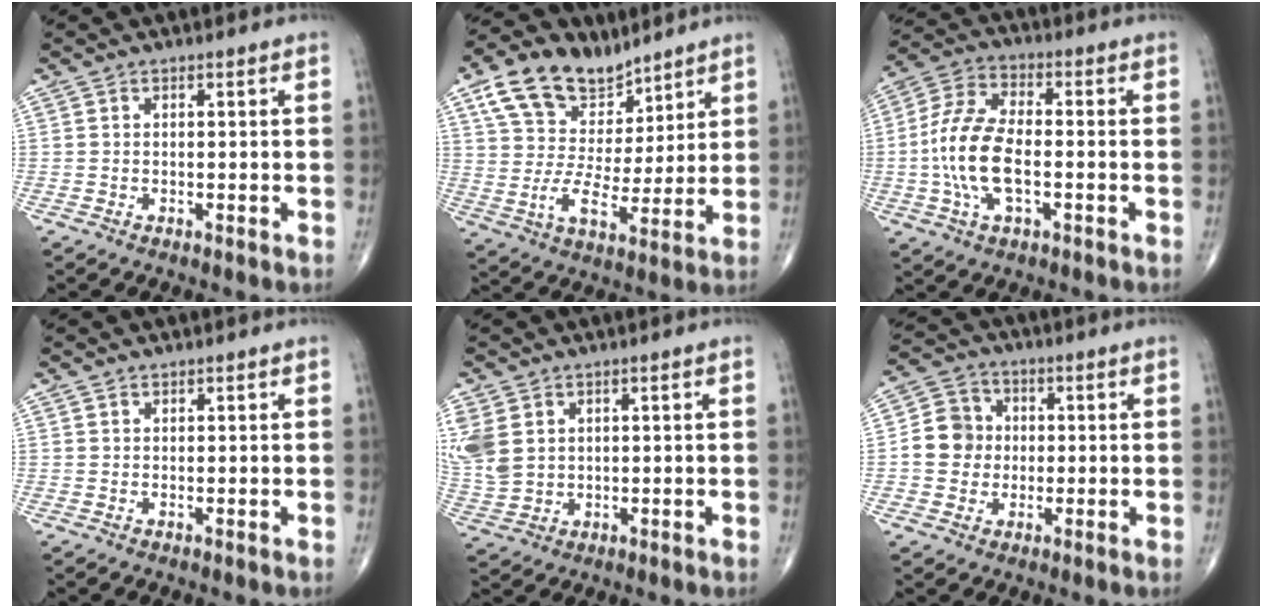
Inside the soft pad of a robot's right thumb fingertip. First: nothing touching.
{"total": 15.8, "force": [10.1, 9.5, 7.4], "torque": [-0.102, -0.031, 0.186]}
{"total": 13.3, "force": [-2.0, 6.5, 11.4], "torque": [-0.242, 0.021, -0.042]}
{"total": 0.5, "force": [0.4, 0.2, 0.0], "torque": [-0.001, -0.004, 0.006]}
{"total": 9.6, "force": [2.9, 7.2, 5.7], "torque": [-0.135, -0.004, 0.075]}
{"total": 8.2, "force": [-0.2, 7.5, 3.1], "torque": [-0.029, 0.015, -0.013]}